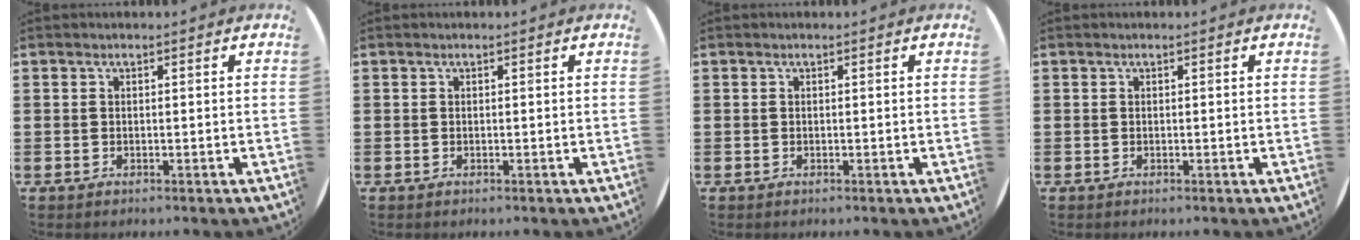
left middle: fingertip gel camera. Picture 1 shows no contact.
{"total": 0.0}
{"total": 0.0}
{"total": 0.0}